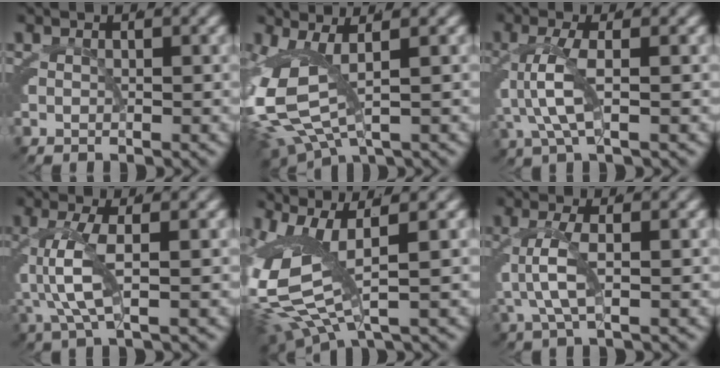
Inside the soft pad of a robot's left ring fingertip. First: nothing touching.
{"total": 8.4, "force": [-0.3, 5.7, 6.1], "torque": [-0.158, -0.021, -0.002]}
{"total": 3.8, "force": [-0.9, 1.2, 3.5], "torque": [-0.096, -0.008, -0.012]}
{"total": 4.2, "force": [-0.8, 1.3, 3.9], "torque": [-0.101, -0.008, -0.008]}
{"total": 8.2, "force": [0.2, 5.0, 6.5], "torque": [-0.157, -0.016, 0.009]}
{"total": 3.7, "force": [-0.8, 1.6, 3.2], "torque": [-0.096, -0.011, -0.010]}